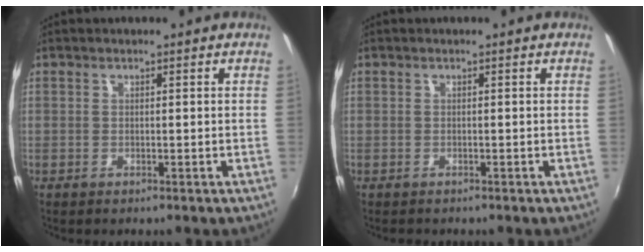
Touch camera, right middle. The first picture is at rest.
{"total": 0.6, "force": [-0.5, 0.3, 0.0], "torque": [-0.003, -0.002, -0.009]}